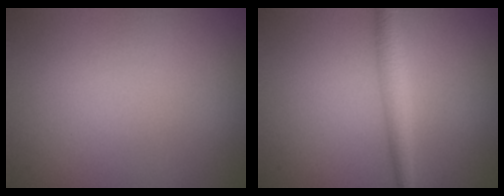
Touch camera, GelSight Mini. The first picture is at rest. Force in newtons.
{"total": 2.3, "press": 2.3, "slide": 0.1}